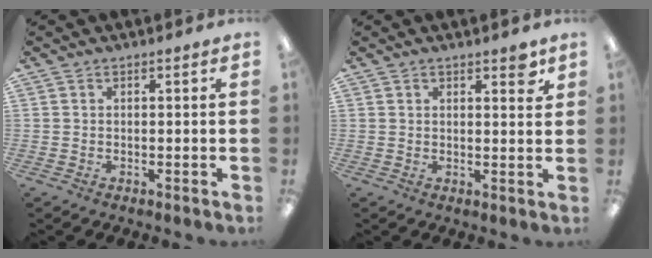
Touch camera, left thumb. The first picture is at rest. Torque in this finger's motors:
{"motor_torque": [0.28, 0.13, 0.20, -0.25, 0.01]}